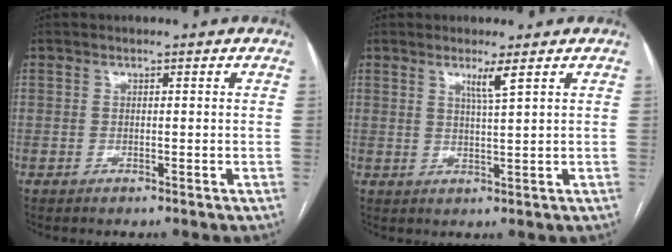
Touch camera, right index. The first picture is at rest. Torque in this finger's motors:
{"motor_torque": [0.00, 0.02, 0.04, 0.04]}